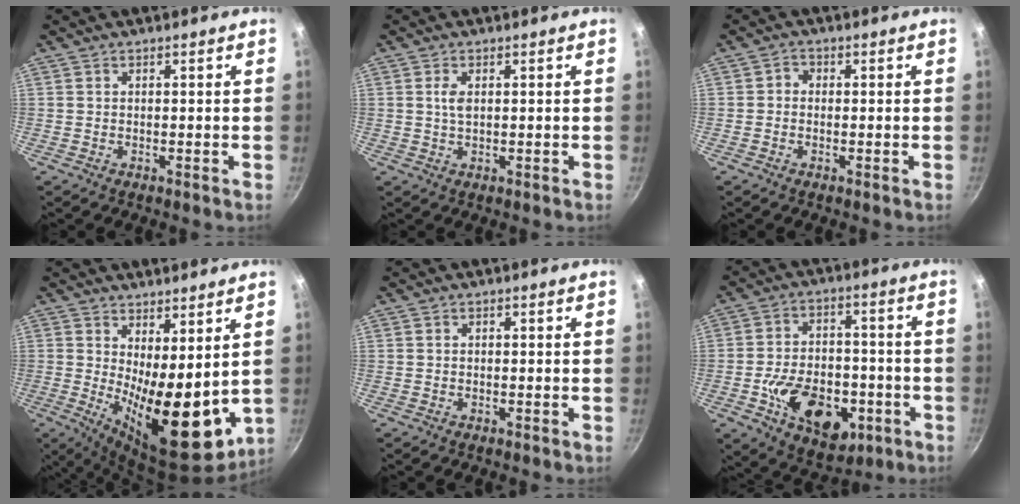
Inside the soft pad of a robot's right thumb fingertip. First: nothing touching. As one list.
[{"total": 2.1, "force": [0.5, 1.1, 1.8], "torque": [-0.036, -0.001, 0.010]}, {"total": 1.5, "force": [-0.4, 1.3, 0.7], "torque": [-0.009, 0.008, -0.013]}, {"total": 16.0, "force": [1.9, 6.4, 14.5], "torque": [-0.181, -0.043, 0.044]}, {"total": 0.0}, {"total": 17.4, "force": [-5.7, 11.4, 11.9], "torque": [-0.158, 0.027, -0.076]}]